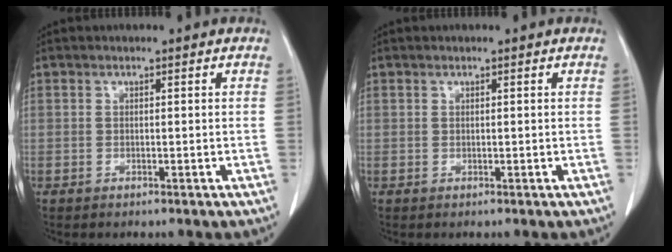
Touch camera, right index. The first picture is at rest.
{"total": 0.0}